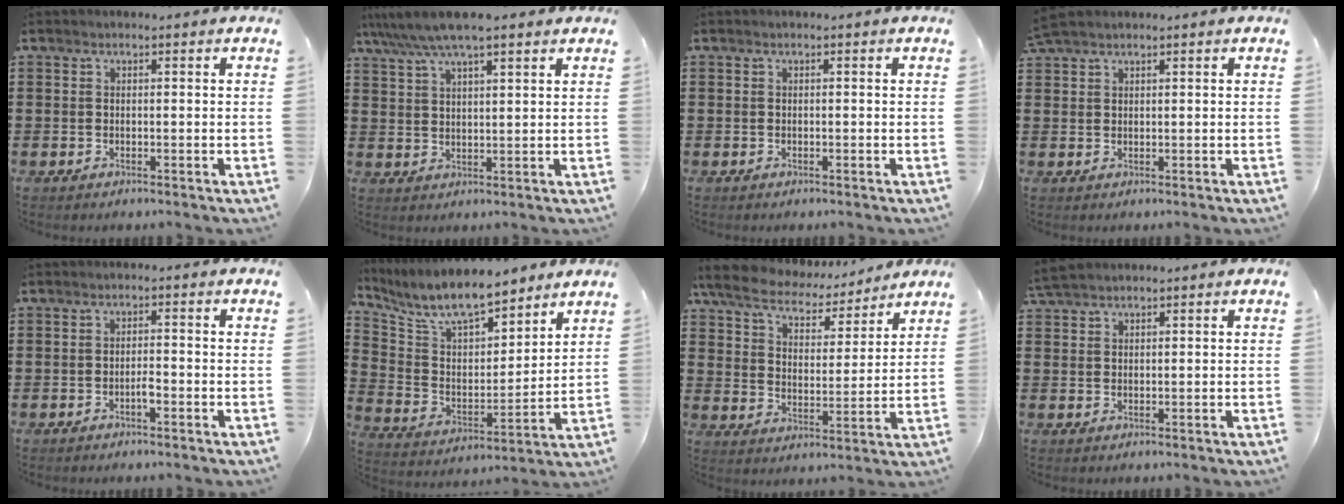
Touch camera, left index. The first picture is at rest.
{"total": 6.8, "force": [5.3, 1.0, 4.1], "torque": [-0.092, -0.011, 0.095]}
{"total": 0.0}
{"total": 2.1, "force": [1.8, 0.5, 1.0], "torque": [-0.024, 0.002, 0.035]}
{"total": 1.9, "force": [-0.9, 0.5, 1.6], "torque": [-0.031, 0.003, -0.017]}
{"total": 10.3, "force": [9.0, 2.7, 4.3], "torque": [-0.120, -0.046, 0.159]}
{"total": 7.1, "force": [6.4, 2.1, 2.5], "torque": [-0.078, -0.032, 0.110]}
{"total": 2.5, "force": [2.2, 0.5, 1.0], "torque": [-0.024, 0.004, 0.044]}